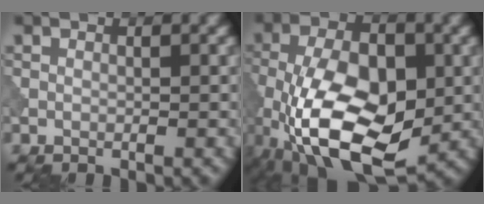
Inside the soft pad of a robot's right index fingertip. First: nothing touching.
{"total": 13.0, "force": [-4.2, 6.8, 10.3], "torque": [-0.196, -0.010, -0.077]}